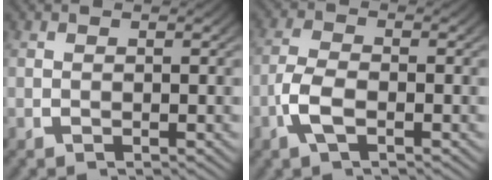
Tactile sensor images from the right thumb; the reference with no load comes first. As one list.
[{"total": 3.5, "force": [-1.8, 1.8, 2.4], "torque": [-0.075, -0.010, -0.033]}]